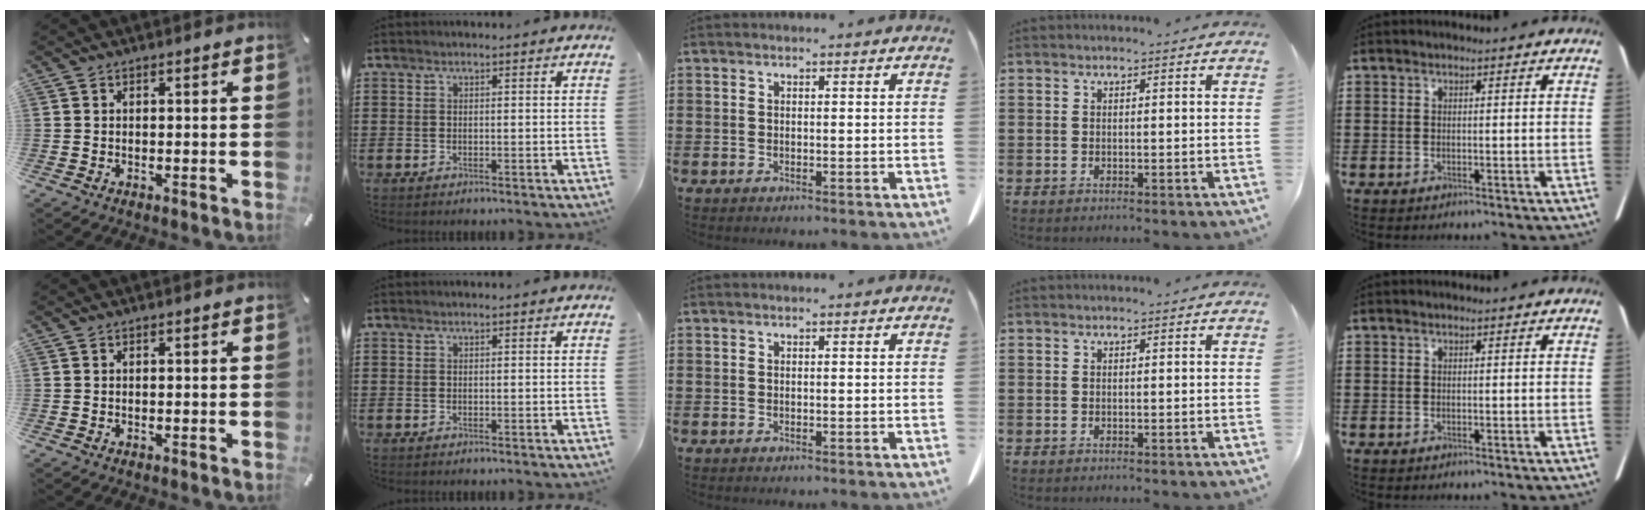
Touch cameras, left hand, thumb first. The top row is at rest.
{}